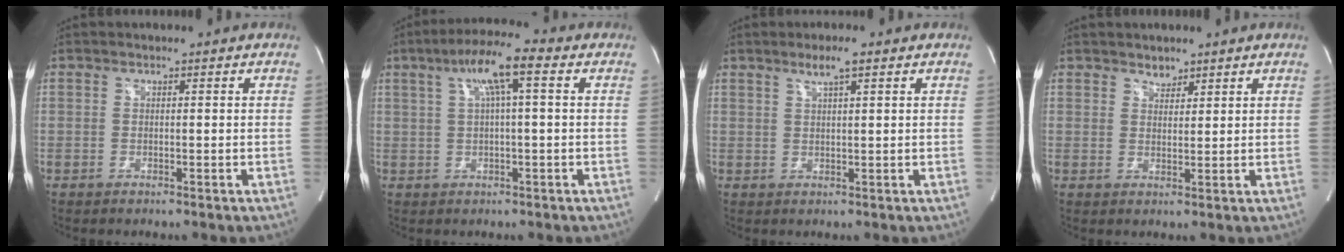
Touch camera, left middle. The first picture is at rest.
{"total": 7.7, "force": [2.7, 0.6, 7.2], "torque": [-0.133, 0.026, 0.045]}
{"total": 3.1, "force": [2.0, 0.1, 2.4], "torque": [-0.050, 0.003, 0.036]}
{"total": 1.9, "force": [1.6, 1.0, 0.3], "torque": [-0.003, -0.001, 0.026]}